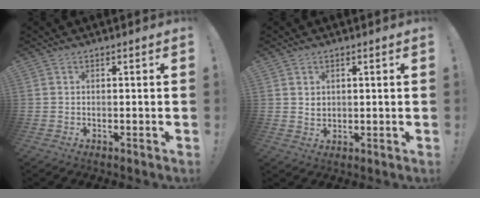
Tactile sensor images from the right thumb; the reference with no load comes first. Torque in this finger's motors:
{"motor_torque": [0.04, 0.02, 0.02, -0.10, -0.01]}